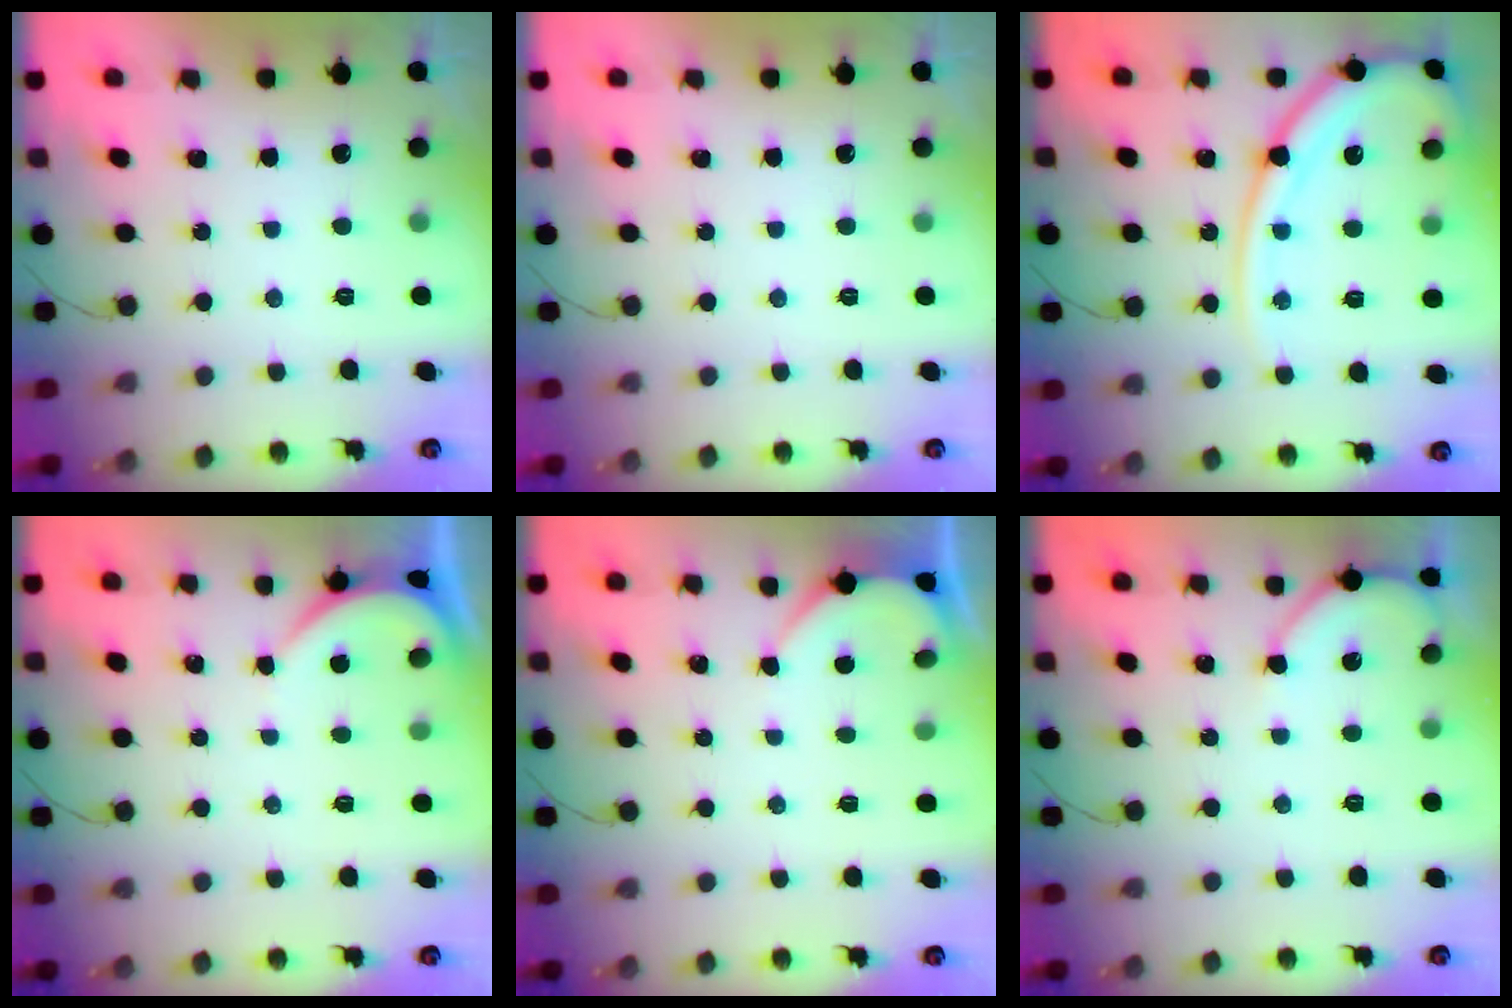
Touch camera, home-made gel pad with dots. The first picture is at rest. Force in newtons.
{"total": 0.0}
{"total": 16.7, "press": 16.6, "slide": 1.6}
{"total": 2.4, "press": 2.4, "slide": 0.2}
{"total": 1.8, "press": 1.8, "slide": 0.3}
{"total": 3.6, "press": 3.5, "slide": 0.5}